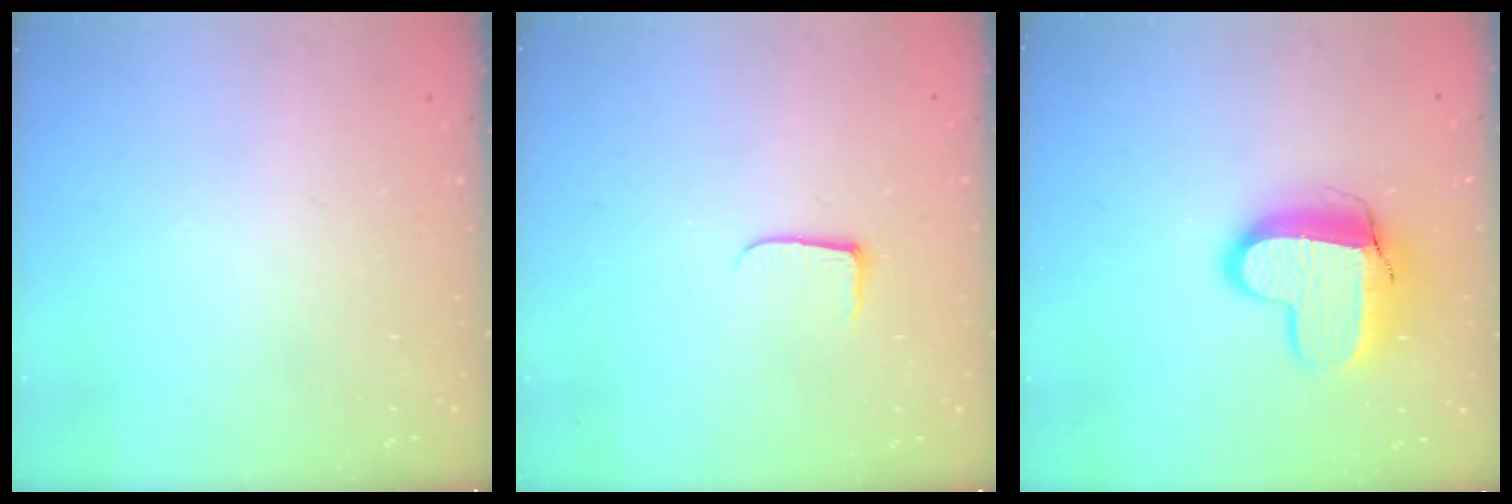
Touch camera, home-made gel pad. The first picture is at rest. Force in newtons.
{"total": 5.0, "press": 5.0, "slide": 0.5}
{"total": 12.7, "press": 12.6, "slide": 1.1}